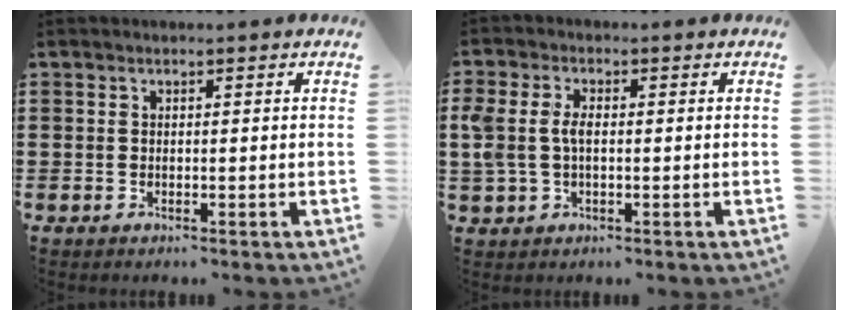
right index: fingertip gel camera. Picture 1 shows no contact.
{"total": 4.1, "force": [-0.1, 2.3, 3.3], "torque": [-0.090, -0.001, -0.009]}